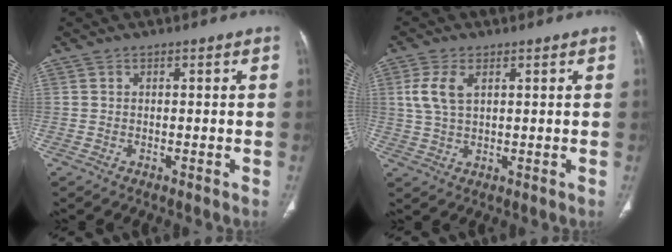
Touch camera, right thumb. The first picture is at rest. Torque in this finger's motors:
{"motor_torque": [-0.35, 0.40, 0.11, -0.11, 0.24]}